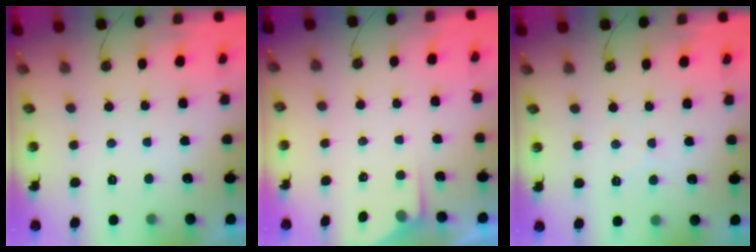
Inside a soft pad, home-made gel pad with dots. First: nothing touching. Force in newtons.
{"total": 3.2, "press": 3.2, "slide": 0.5}
{"total": 4.7, "press": 4.7, "slide": 0.6}